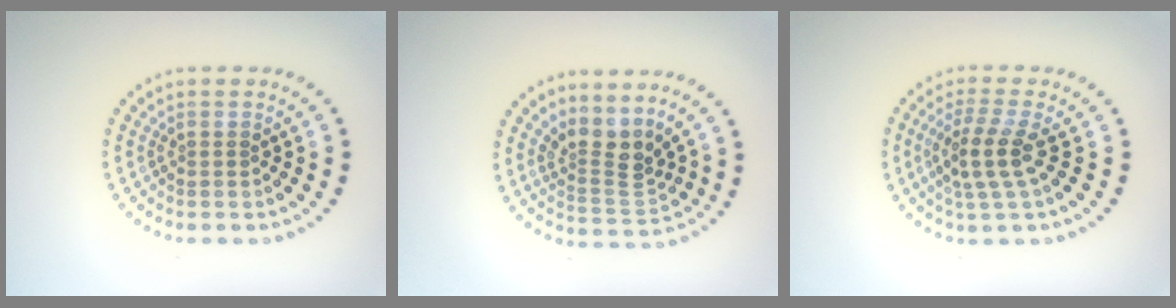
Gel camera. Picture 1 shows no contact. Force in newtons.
{"total": 3.3, "press": 2.3, "slide": 2.3}
{"total": 3.3, "press": 2.8, "slide": 1.7}